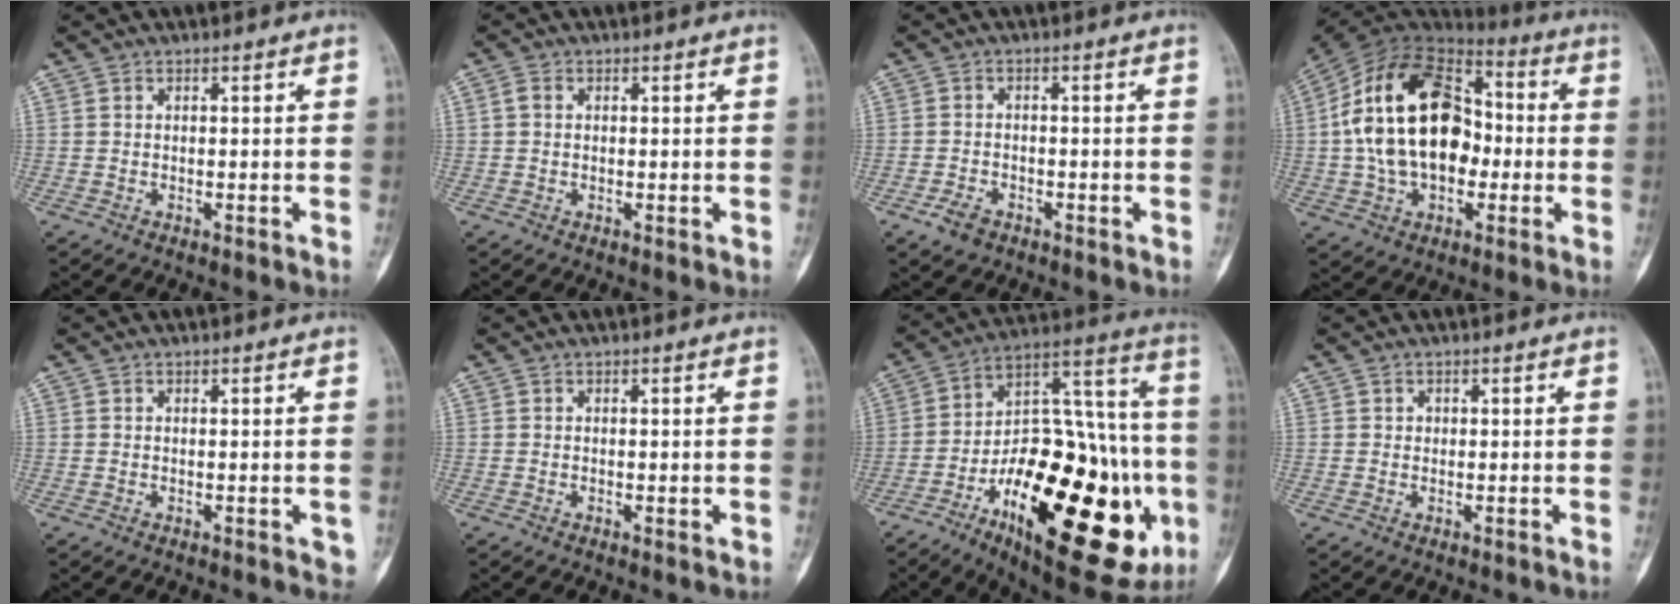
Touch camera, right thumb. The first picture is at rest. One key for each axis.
{"total": 1.7, "fx": 0.3, "fy": 1.3, "fz": 1.0, "tx": -0.019, "ty": 0.004, "tz": 0.004}
{"total": 3.2, "fx": -1.9, "fy": 2.1, "fz": 1.5, "tx": -0.024, "ty": 0.010, "tz": -0.031}
{"total": 24.1, "fx": 0.2, "fy": 15.7, "fz": 18.3, "tx": -0.321, "ty": 0.032, "tz": 0.004}
{"total": 1.9, "fx": -0.4, "fy": 0.9, "fz": 1.6, "tx": -0.003, "ty": 0.000, "tz": -0.005}
{"total": 0.9, "fx": -0.2, "fy": 0.5, "fz": 0.8, "tx": -0.004, "ty": 0.000, "tz": -0.002}
{"total": 37.9, "fx": -12.0, "fy": 15.5, "fz": 32.4, "tx": -0.463, "ty": 0.032, "tz": -0.170}
{"total": 0.8, "fx": 0.2, "fy": 0.8, "fz": 0.2, "tx": 0.003, "ty": 0.001, "tz": 0.004}